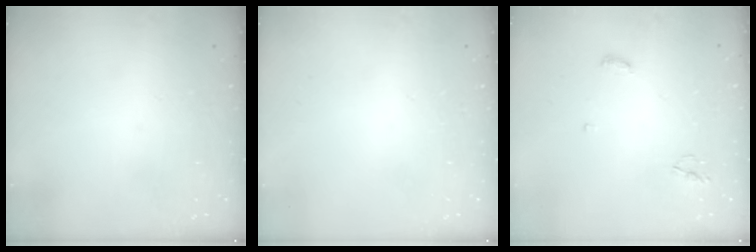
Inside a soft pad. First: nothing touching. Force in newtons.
{"total": 0.0}
{"total": 4.0, "press": 3.9, "slide": 0.3}